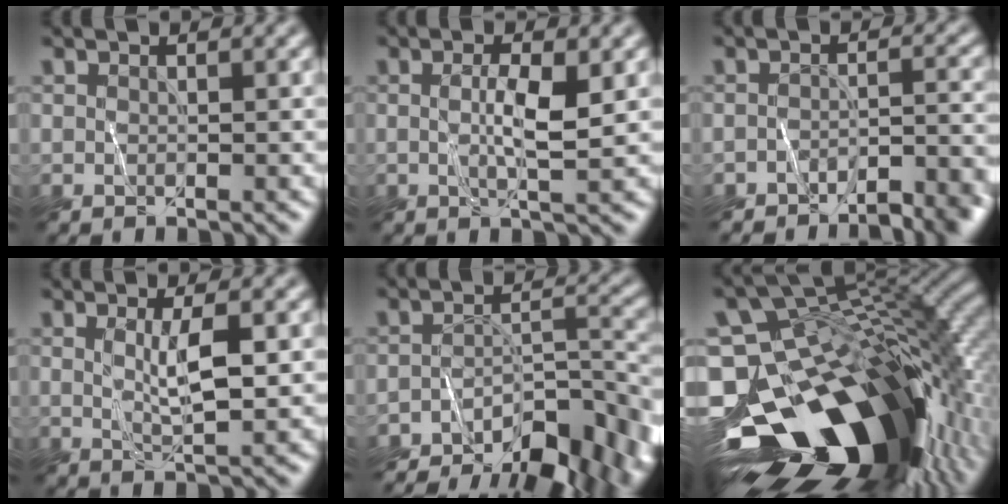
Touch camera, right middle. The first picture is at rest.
{"total": 2.9, "force": [0.4, 0.3, 2.8], "torque": [-0.052, 0.004, 0.007]}
{"total": 5.4, "force": [-4.7, 1.2, 2.3], "torque": [-0.027, 0.009, -0.061]}
{"total": 2.9, "force": [0.7, 0.5, 2.8], "torque": [-0.054, -0.001, 0.016]}
{"total": 10.8, "force": [-8.5, 3.5, 5.7], "torque": [-0.085, 0.002, -0.119]}
{"total": 17.9, "force": [-7.0, 10.2, 12.9], "torque": [-0.230, 0.002, -0.111]}